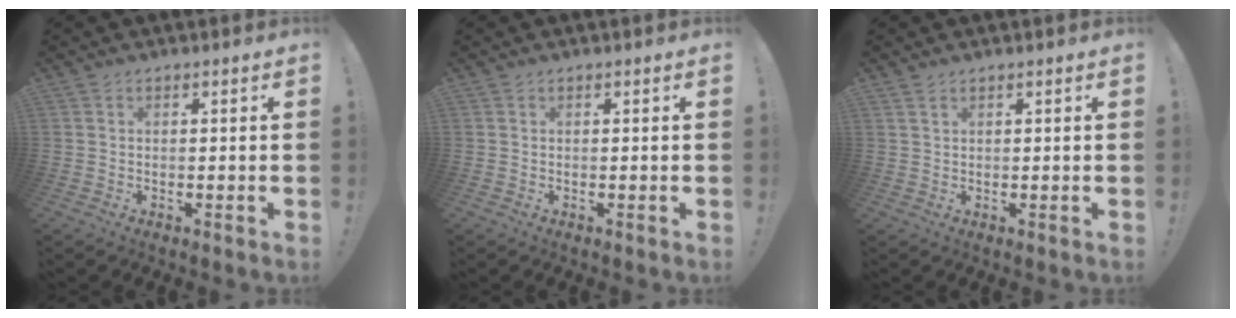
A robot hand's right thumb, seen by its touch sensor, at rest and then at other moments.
{"total": 0.0}
{"total": 1.3, "force": [1.0, 0.5, 0.8], "torque": [-0.010, -0.005, 0.017]}